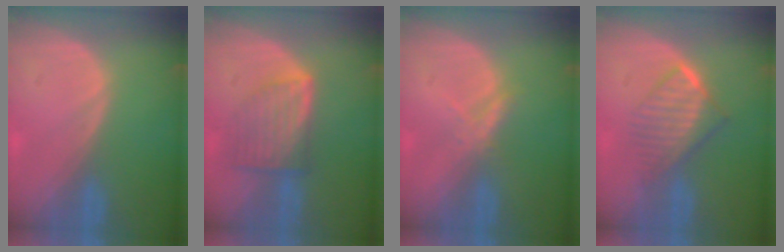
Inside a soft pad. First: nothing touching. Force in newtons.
{"total": 7.3, "press": 6.6, "slide": 3.2}
{"total": 2.1, "press": 2.1, "slide": 0.2}
{"total": 6.6, "press": 6.0, "slide": 2.9}